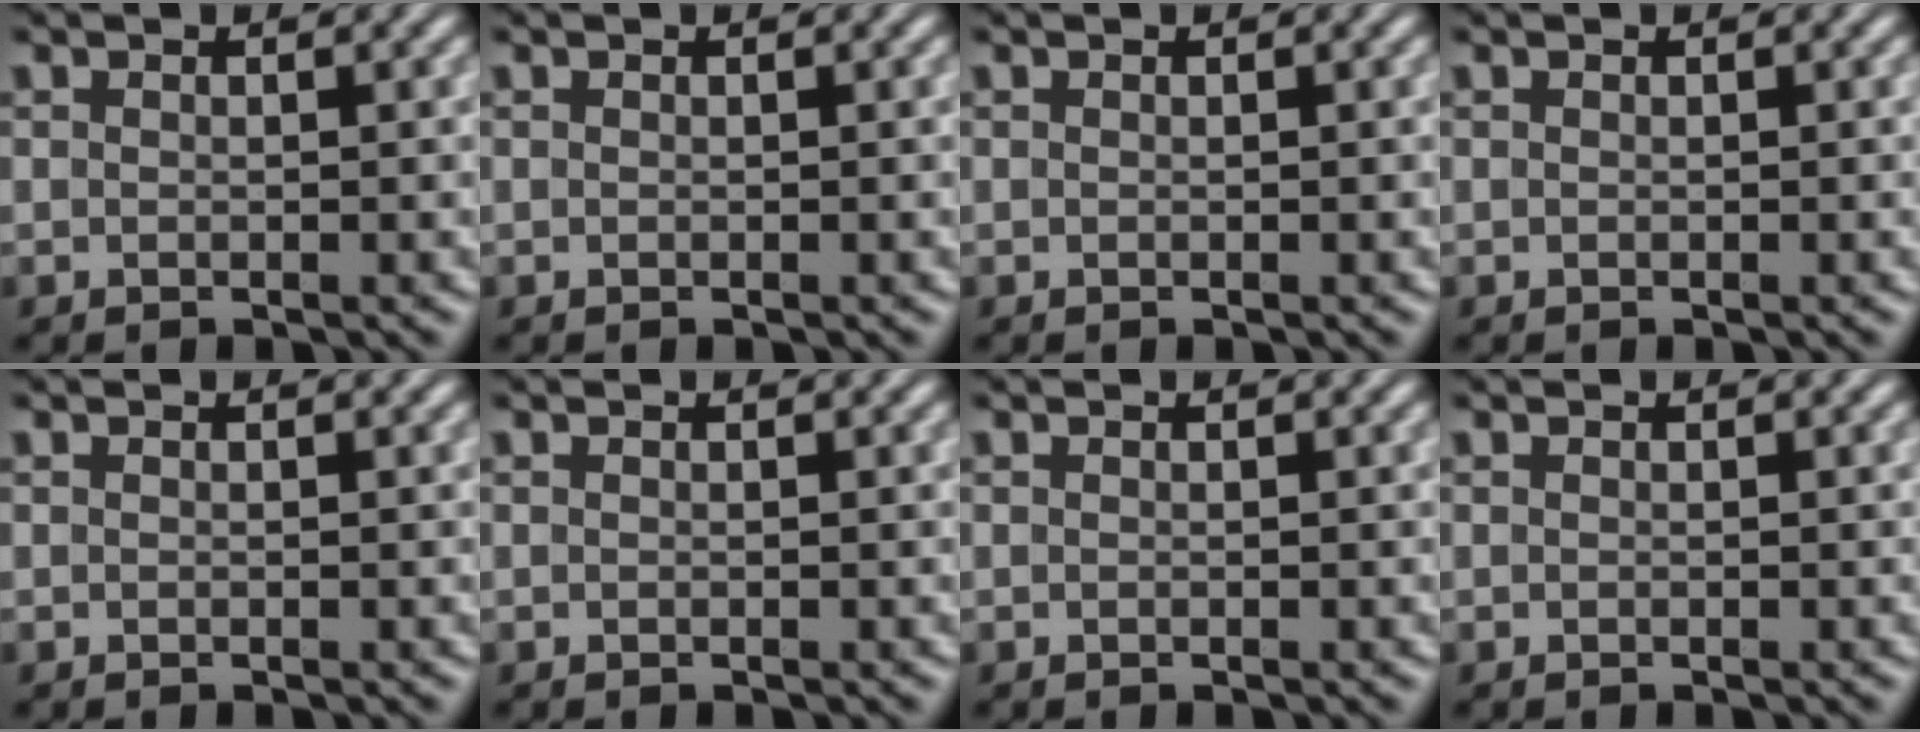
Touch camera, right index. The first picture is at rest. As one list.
[{"total": 0.0}, {"total": 0.0}, {"total": 0.0}, {"total": 0.0}, {"total": 0.0}, {"total": 0.0}, {"total": 0.0}]